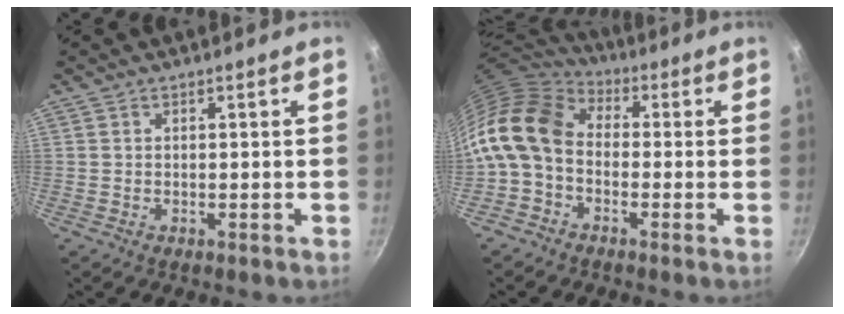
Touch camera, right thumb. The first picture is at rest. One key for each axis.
{"total": 14.0, "fx": -0.7, "fy": 10.2, "fz": 9.6, "tx": -0.176, "ty": 0.030, "tz": -0.036}